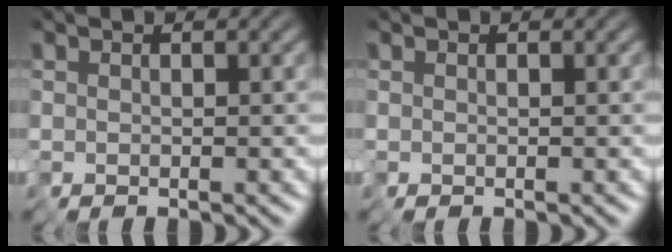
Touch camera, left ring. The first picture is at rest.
{"total": 0.0}